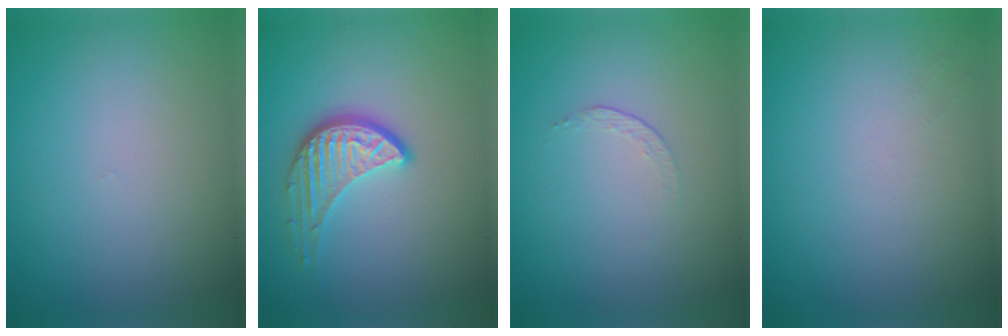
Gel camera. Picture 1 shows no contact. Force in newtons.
{"total": 3.8, "press": 2.9, "slide": 2.4}
{"total": 0.7, "press": 0.4, "slide": 0.6}
{"total": 0.6, "press": 0.5, "slide": 0.3}